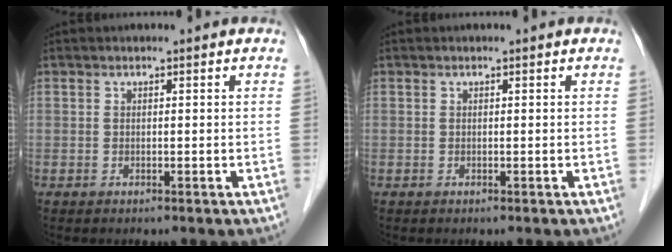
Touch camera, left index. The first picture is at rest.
{"total": 0.0}